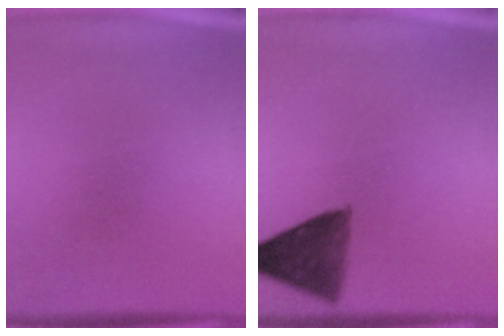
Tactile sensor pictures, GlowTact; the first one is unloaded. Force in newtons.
{"total": 8.6}